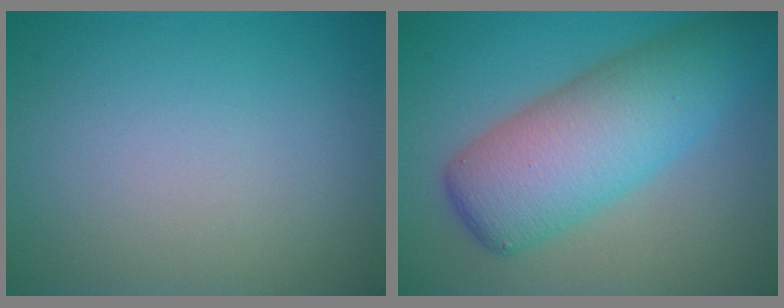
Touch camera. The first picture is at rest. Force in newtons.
{"total": 8.9, "press": 8.9, "slide": 0.2}